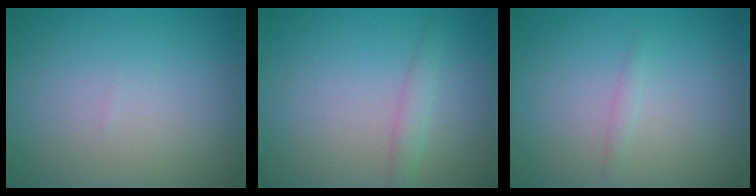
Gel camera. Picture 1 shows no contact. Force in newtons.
{"total": 1.5, "press": 1.5, "slide": 0.0}
{"total": 0.6, "press": 0.6, "slide": 0.0}